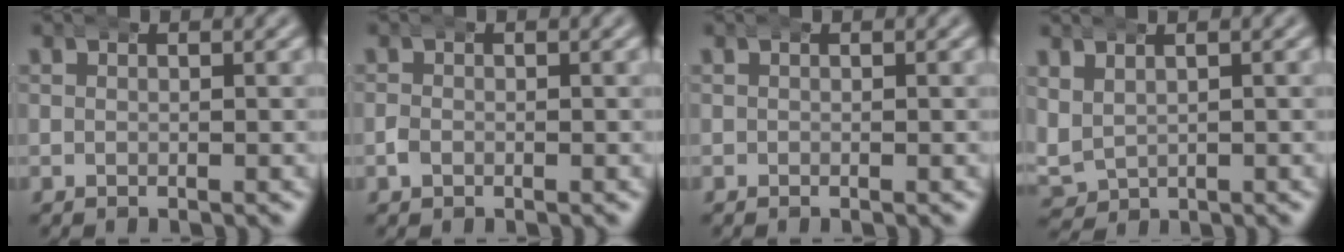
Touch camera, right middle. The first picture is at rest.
{"total": 0.7, "force": [-0.3, 0.5, 0.3], "torque": [-0.009, 0.003, -0.008]}
{"total": 0.0}
{"total": 4.7, "force": [0.2, 4.4, 1.8], "torque": [-0.055, -0.018, 0.013]}